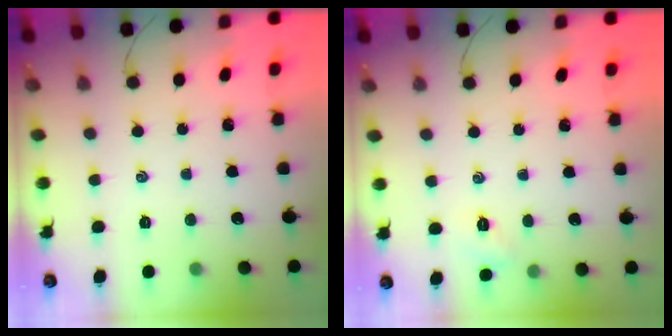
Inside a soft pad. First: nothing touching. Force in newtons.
{"total": 2.1, "press": 2.1, "slide": 0.6}